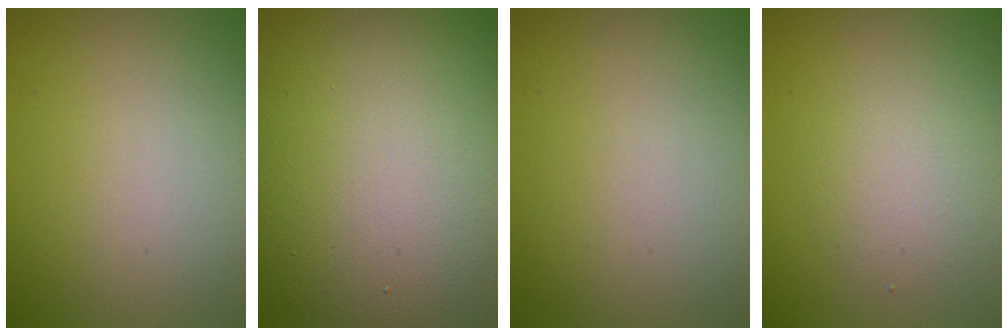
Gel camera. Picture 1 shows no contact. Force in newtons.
{"total": 15.0, "press": 14.9, "slide": 1.3}
{"total": 0.0}
{"total": 2.5, "press": 2.5, "slide": 0.2}